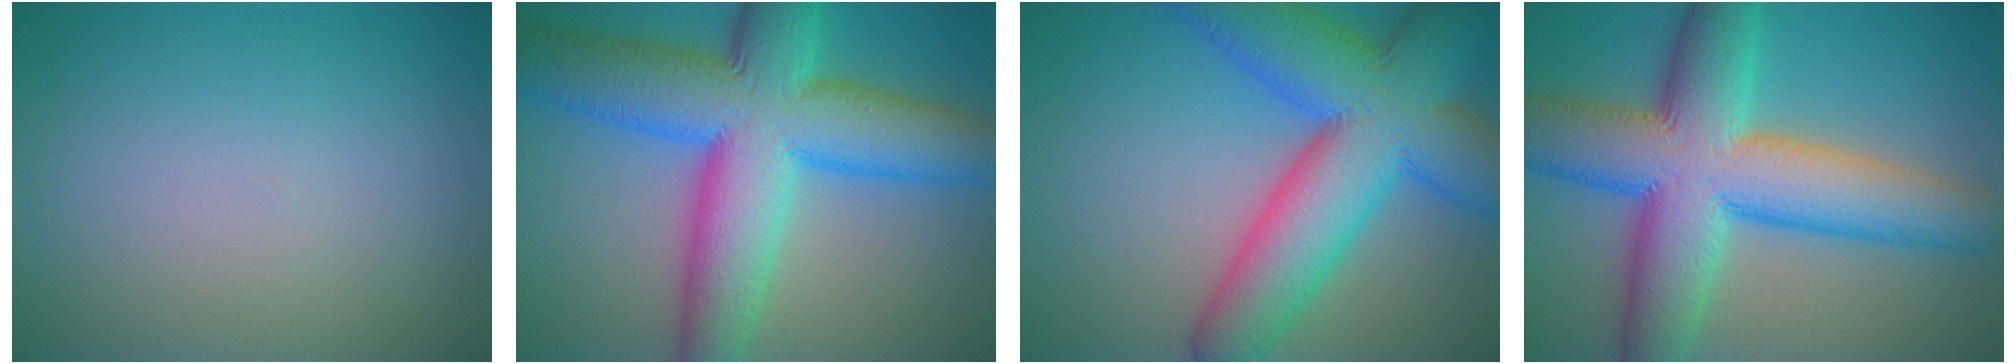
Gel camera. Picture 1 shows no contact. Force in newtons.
{"total": 13.9, "press": 13.9, "slide": 0.0}
{"total": 13.2, "press": 13.2, "slide": 0.5}
{"total": 13.0, "press": 13.0, "slide": 0.2}